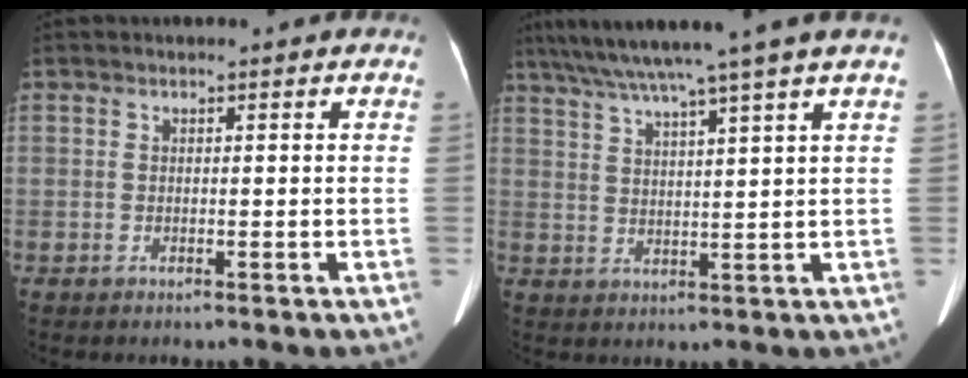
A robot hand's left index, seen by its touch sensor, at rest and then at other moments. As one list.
[{"total": 11.6, "force": [9.4, -2.3, 6.4], "torque": [-0.106, 0.011, 0.142]}]